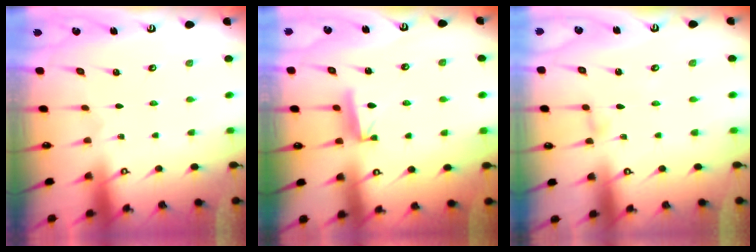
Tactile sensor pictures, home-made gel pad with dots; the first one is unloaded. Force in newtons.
{"total": 7.7, "press": 7.7, "slide": 0.7}
{"total": 2.3, "press": 2.3, "slide": 0.2}